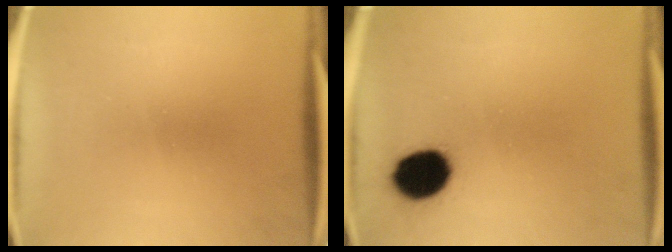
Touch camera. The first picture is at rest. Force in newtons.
{"total": 11.1}